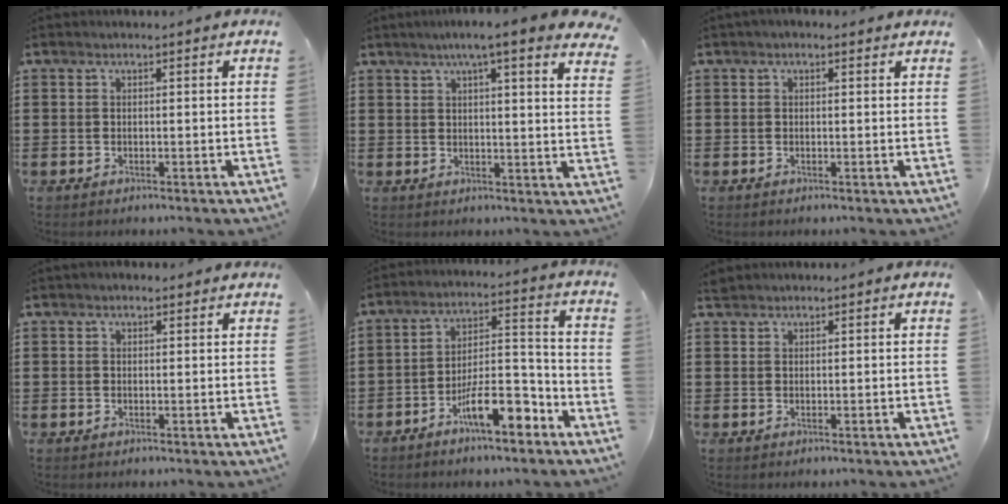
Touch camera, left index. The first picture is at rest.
{"total": 5.5, "force": [4.1, -0.3, 3.6], "torque": [-0.075, -0.011, 0.068]}
{"total": 1.0, "force": [0.2, 0.7, 0.6], "torque": [-0.013, 0.008, 0.002]}
{"total": 1.1, "force": [0.8, 0.7, 0.3], "torque": [-0.008, 0.005, 0.015]}
{"total": 10.1, "force": [-6.2, 3.0, 7.4], "torque": [-0.134, 0.014, -0.112]}
{"total": 0.9, "force": [0.9, 0.3, 0.1], "torque": [-0.006, 0.000, 0.018]}